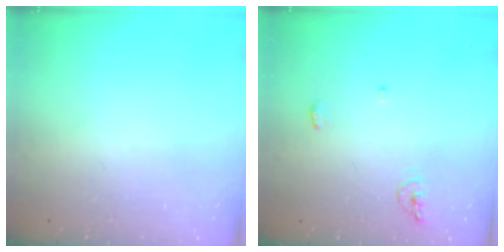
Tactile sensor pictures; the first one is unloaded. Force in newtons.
{"total": 6.4, "press": 6.3, "slide": 1.5}